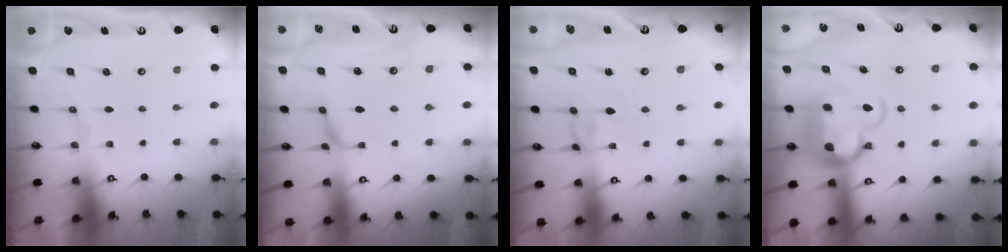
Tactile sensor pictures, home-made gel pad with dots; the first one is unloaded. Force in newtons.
{"total": 1.4, "press": 1.4, "slide": 0.4}
{"total": 0.0}
{"total": 5.8, "press": 5.6, "slide": 1.6}